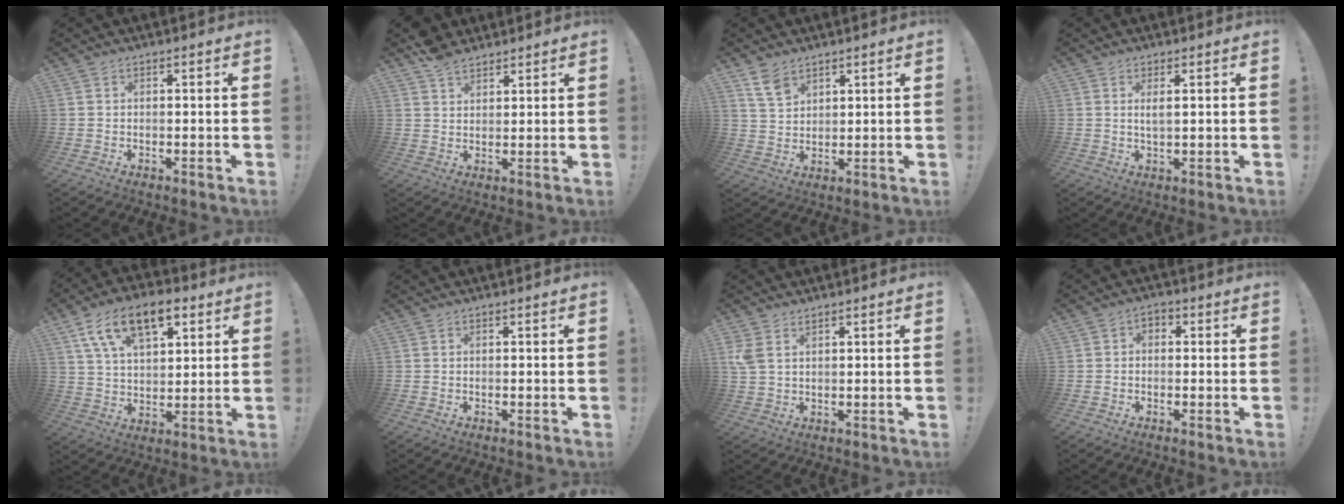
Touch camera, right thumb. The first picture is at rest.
{"total": 6.1, "force": [4.7, 3.2, 2.1], "torque": [-0.036, -0.021, 0.090]}
{"total": 6.9, "force": [4.8, 4.0, 2.9], "torque": [-0.055, -0.023, 0.094]}
{"total": 2.3, "force": [0.8, 0.3, 2.2], "torque": [-0.035, -0.007, 0.012]}
{"total": 15.6, "force": [8.3, 8.1, 10.4], "torque": [-0.177, -0.023, 0.151]}
{"total": 0.0}
{"total": 4.0, "force": [2.3, 2.2, 2.4], "torque": [-0.048, -0.006, 0.047]}
{"total": 2.2, "force": [-0.8, 1.5, 1.4], "torque": [-0.029, 0.010, -0.015]}